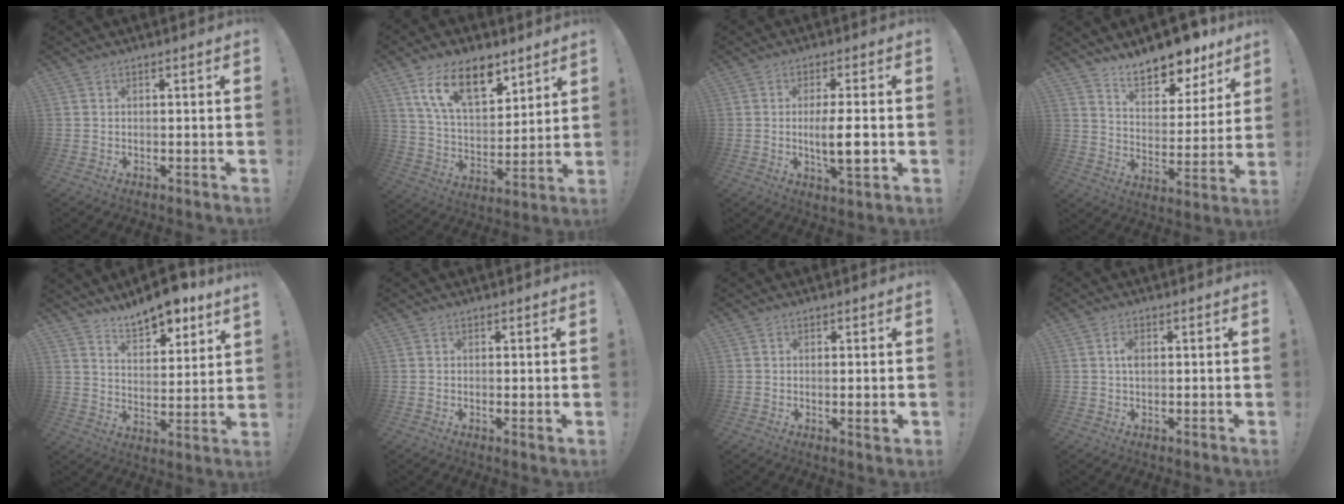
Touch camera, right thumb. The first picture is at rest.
{"total": 16.7, "force": [10.0, 8.2, 10.5], "torque": [-0.172, -0.048, 0.180]}
{"total": 8.9, "force": [-1.3, 1.6, 8.7], "torque": [-0.147, -0.008, -0.026]}
{"total": 13.6, "force": [11.7, 4.6, 5.1], "torque": [-0.073, -0.099, 0.204]}
{"total": 10.3, "force": [8.8, 2.7, 4.7], "torque": [-0.071, -0.063, 0.157]}
{"total": 1.3, "force": [0.3, 0.1, 1.3], "torque": [-0.012, -0.005, 0.003]}
{"total": 2.3, "force": [0.1, 0.0, 2.3], "torque": [-0.027, -0.008, 0.000]}
{"total": 2.6, "force": [0.2, 1.5, 2.1], "torque": [-0.032, 0.002, 0.000]}